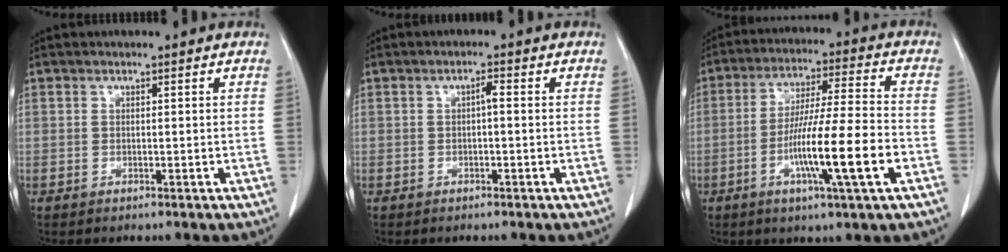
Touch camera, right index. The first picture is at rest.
{"total": 1.3, "force": [-0.1, 0.2, 1.2], "torque": [-0.021, 0.004, 0.000]}
{"total": 13.5, "force": [-4.4, -0.2, 12.8], "torque": [-0.225, -0.008, -0.078]}